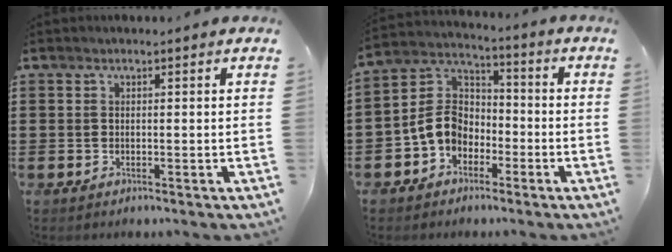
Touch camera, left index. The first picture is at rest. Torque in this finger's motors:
{"motor_torque": [1.35, 0.79, 0.50, 0.12]}